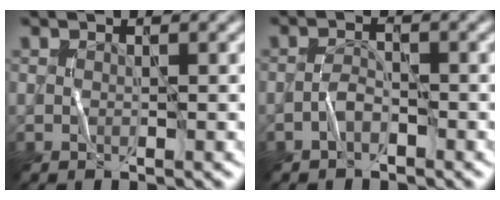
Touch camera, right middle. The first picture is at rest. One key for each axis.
{"total": 1.1, "fx": -0.9, "fy": 0.6, "fz": 0.4, "tx": -0.011, "ty": 0.012, "tz": -0.020}